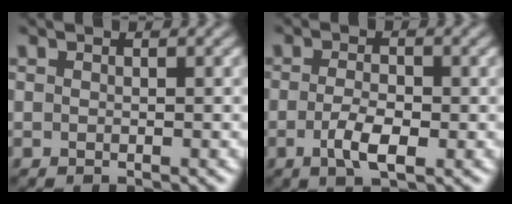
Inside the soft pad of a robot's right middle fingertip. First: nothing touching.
{"total": 3.1, "force": [-0.9, 1.2, 2.7], "torque": [-0.057, -0.006, -0.019]}